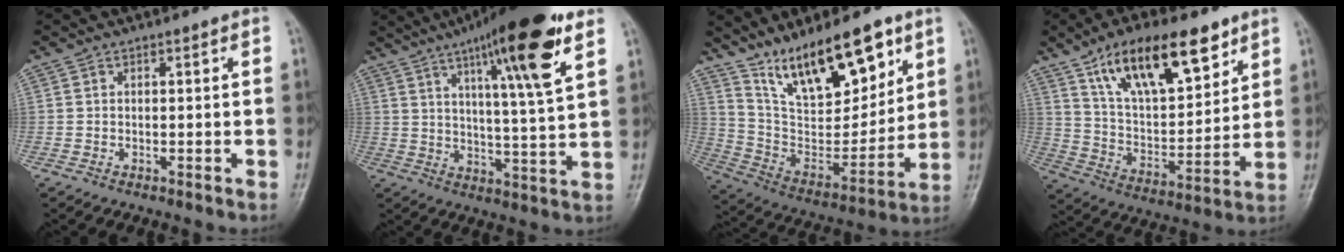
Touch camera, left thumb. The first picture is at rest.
{"total": 18.4, "force": [10.0, 2.3, 15.2], "torque": [-0.228, -0.037, 0.153]}
{"total": 20.2, "force": [12.9, 7.8, 13.5], "torque": [-0.177, -0.066, 0.240]}
{"total": 19.8, "force": [11.7, 8.2, 13.6], "torque": [-0.186, -0.044, 0.211]}